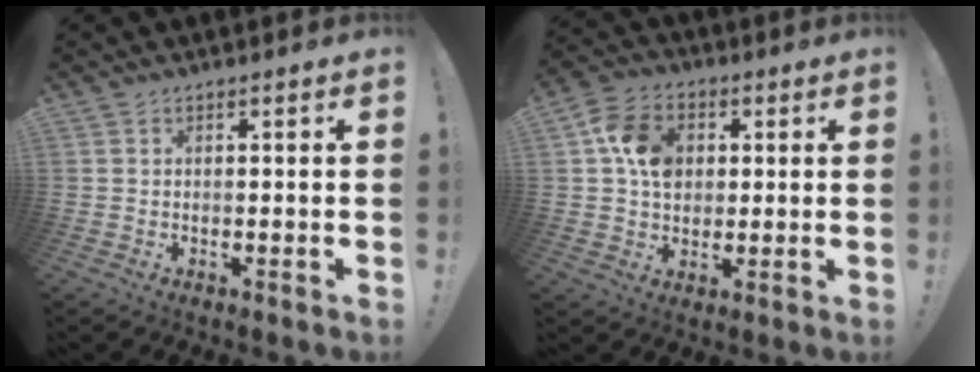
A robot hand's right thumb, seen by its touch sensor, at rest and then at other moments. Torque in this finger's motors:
{"motor_torque": [-0.72, 0.84, 0.91, 0.23, 0.06]}